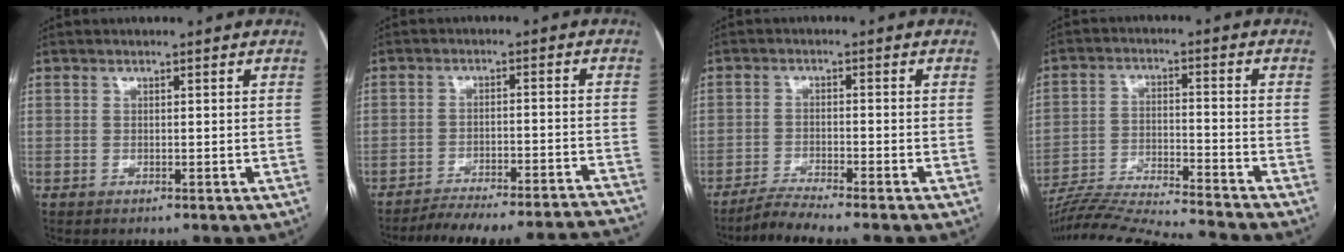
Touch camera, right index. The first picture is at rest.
{"total": 22.6, "force": [-21.5, 1.3, 6.8], "torque": [-0.055, -0.006, -0.274]}
{"total": 5.7, "force": [-5.0, -1.2, 2.4], "torque": [-0.040, -0.020, -0.087]}
{"total": 18.1, "force": [-17.0, -1.6, 5.8], "torque": [-0.104, -0.024, -0.272]}